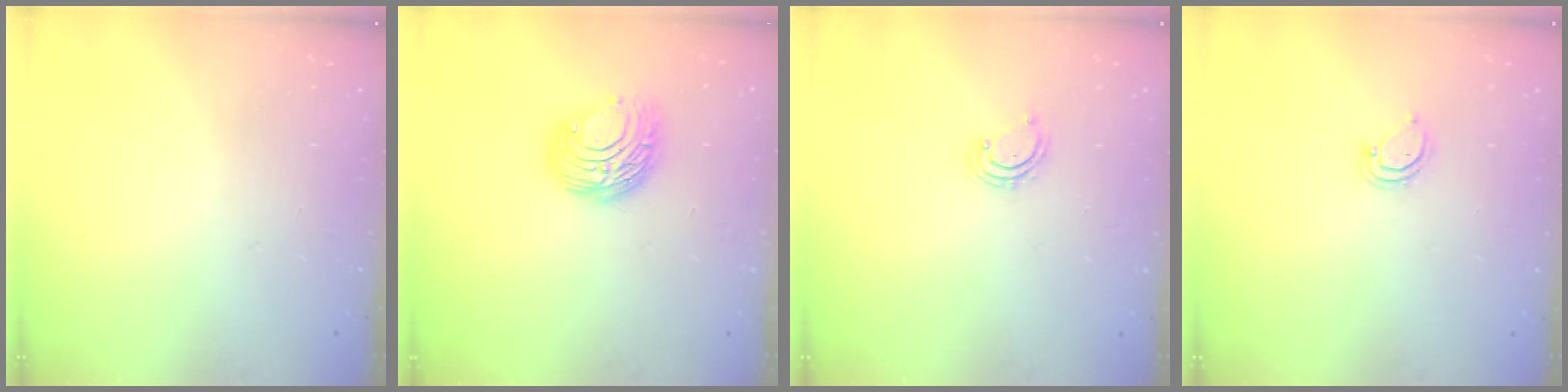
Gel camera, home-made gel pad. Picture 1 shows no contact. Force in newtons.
{"total": 9.1, "press": 9.1, "slide": 0.4}
{"total": 2.7, "press": 2.6, "slide": 0.5}
{"total": 3.1, "press": 3.1, "slide": 0.2}